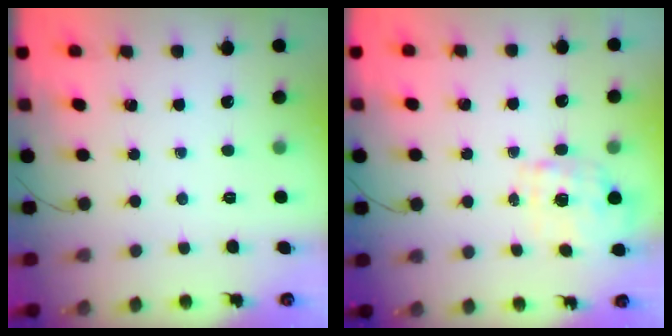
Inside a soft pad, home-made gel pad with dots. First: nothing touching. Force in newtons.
{"total": 1.7, "press": 1.6, "slide": 0.5}